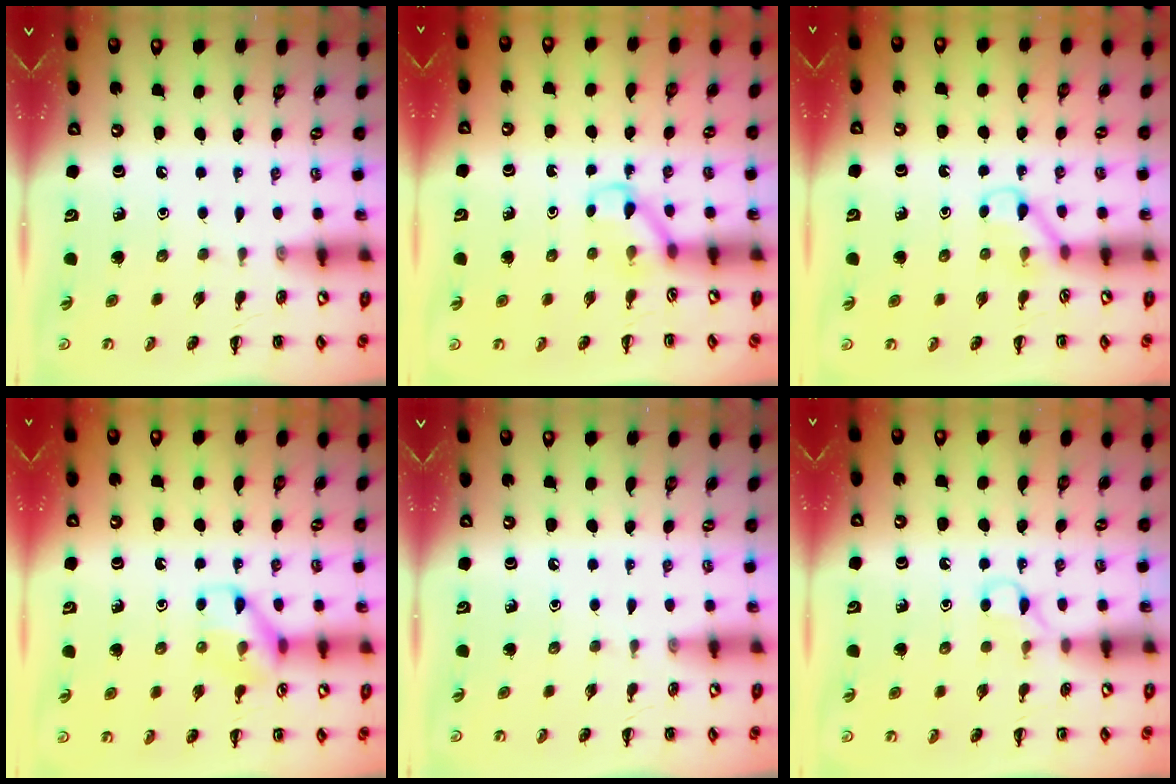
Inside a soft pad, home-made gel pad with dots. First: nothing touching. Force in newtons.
{"total": 3.1, "press": 2.9, "slide": 1.3}
{"total": 3.9, "press": 3.7, "slide": 1.4}
{"total": 11.2, "press": 11.1, "slide": 1.3}
{"total": 0.0}
{"total": 4.9, "press": 4.7, "slide": 1.5}